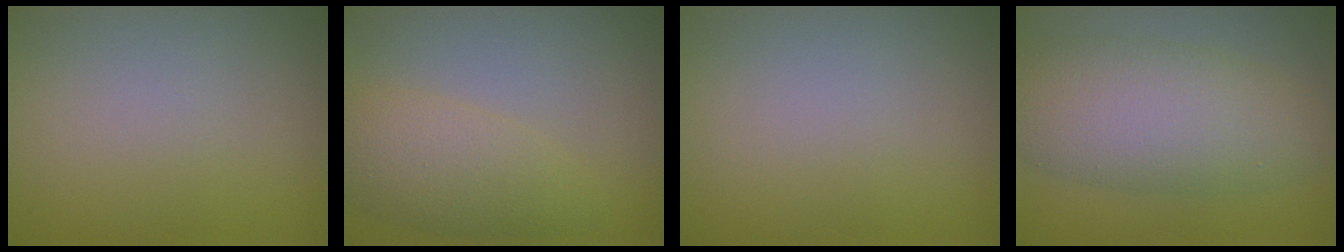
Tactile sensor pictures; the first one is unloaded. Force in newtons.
{"total": 3.9, "press": 3.9, "slide": 0.2}
{"total": 0.0}
{"total": 7.5, "press": 7.5, "slide": 0.4}